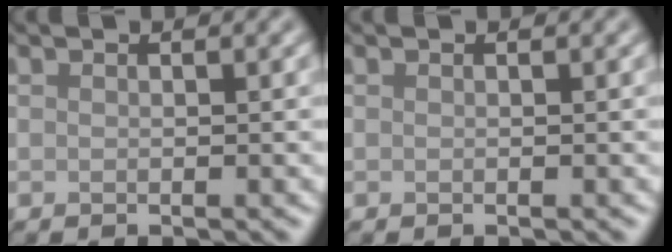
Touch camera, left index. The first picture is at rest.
{"total": 0.0}